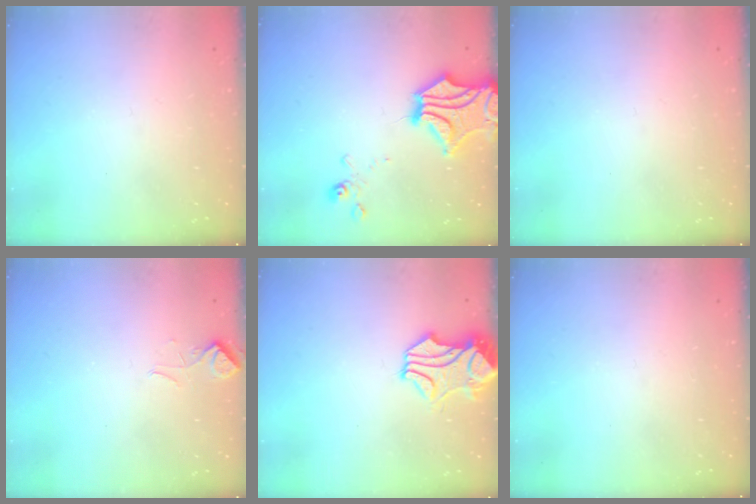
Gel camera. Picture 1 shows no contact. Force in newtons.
{"total": 5.8, "press": 5.2, "slide": 2.7}
{"total": 0.0}
{"total": 2.2, "press": 2.1, "slide": 0.7}
{"total": 1.5, "press": 1.0, "slide": 1.2}
{"total": 0.0}